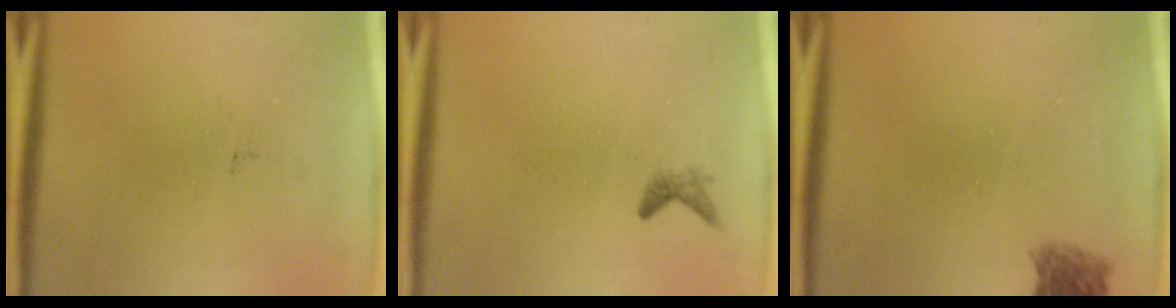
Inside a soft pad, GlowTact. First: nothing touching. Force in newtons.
{"total": 0.9}
{"total": 2.6}